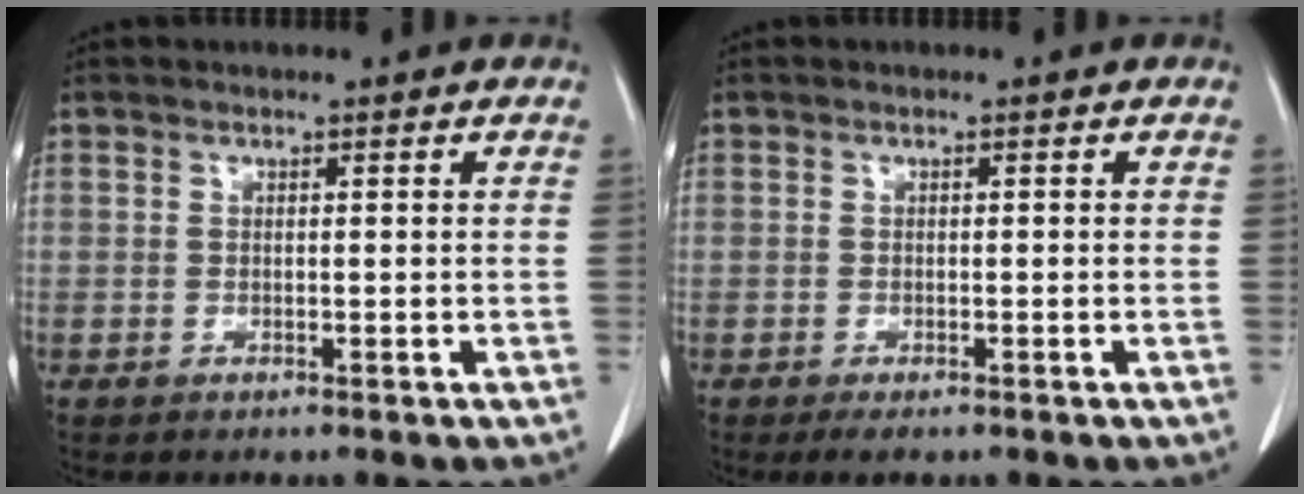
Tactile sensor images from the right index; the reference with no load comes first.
{"total": 1.9, "force": [-1.3, 0.8, 1.3], "torque": [-0.022, -0.003, -0.015]}